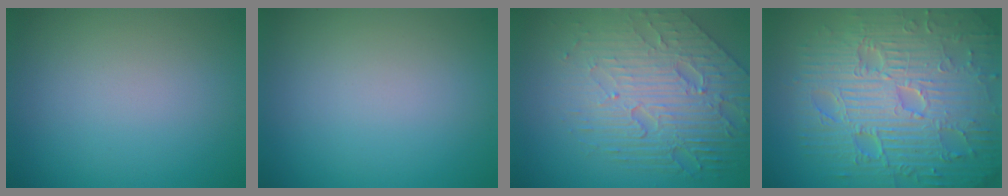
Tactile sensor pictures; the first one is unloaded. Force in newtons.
{"total": 0.0}
{"total": 8.4, "press": 5.7, "slide": 6.2}
{"total": 12.4, "press": 8.0, "slide": 9.5}